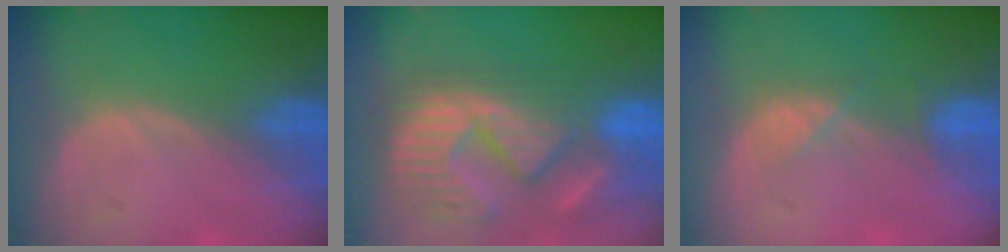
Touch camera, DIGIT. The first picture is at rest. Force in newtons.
{"total": 13.4, "press": 12.2, "slide": 5.7}
{"total": 2.6, "press": 2.5, "slide": 0.8}